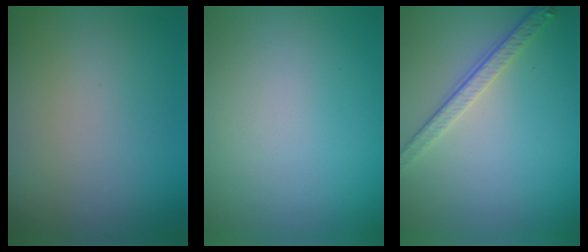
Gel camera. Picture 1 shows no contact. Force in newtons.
{"total": 0.0}
{"total": 2.9, "press": 2.5, "slide": 1.5}